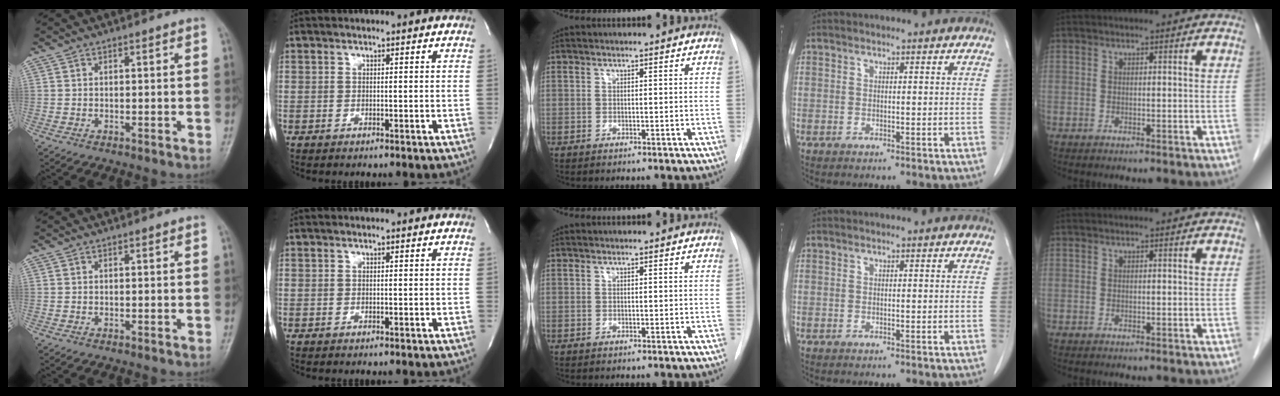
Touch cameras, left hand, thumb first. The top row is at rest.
{}